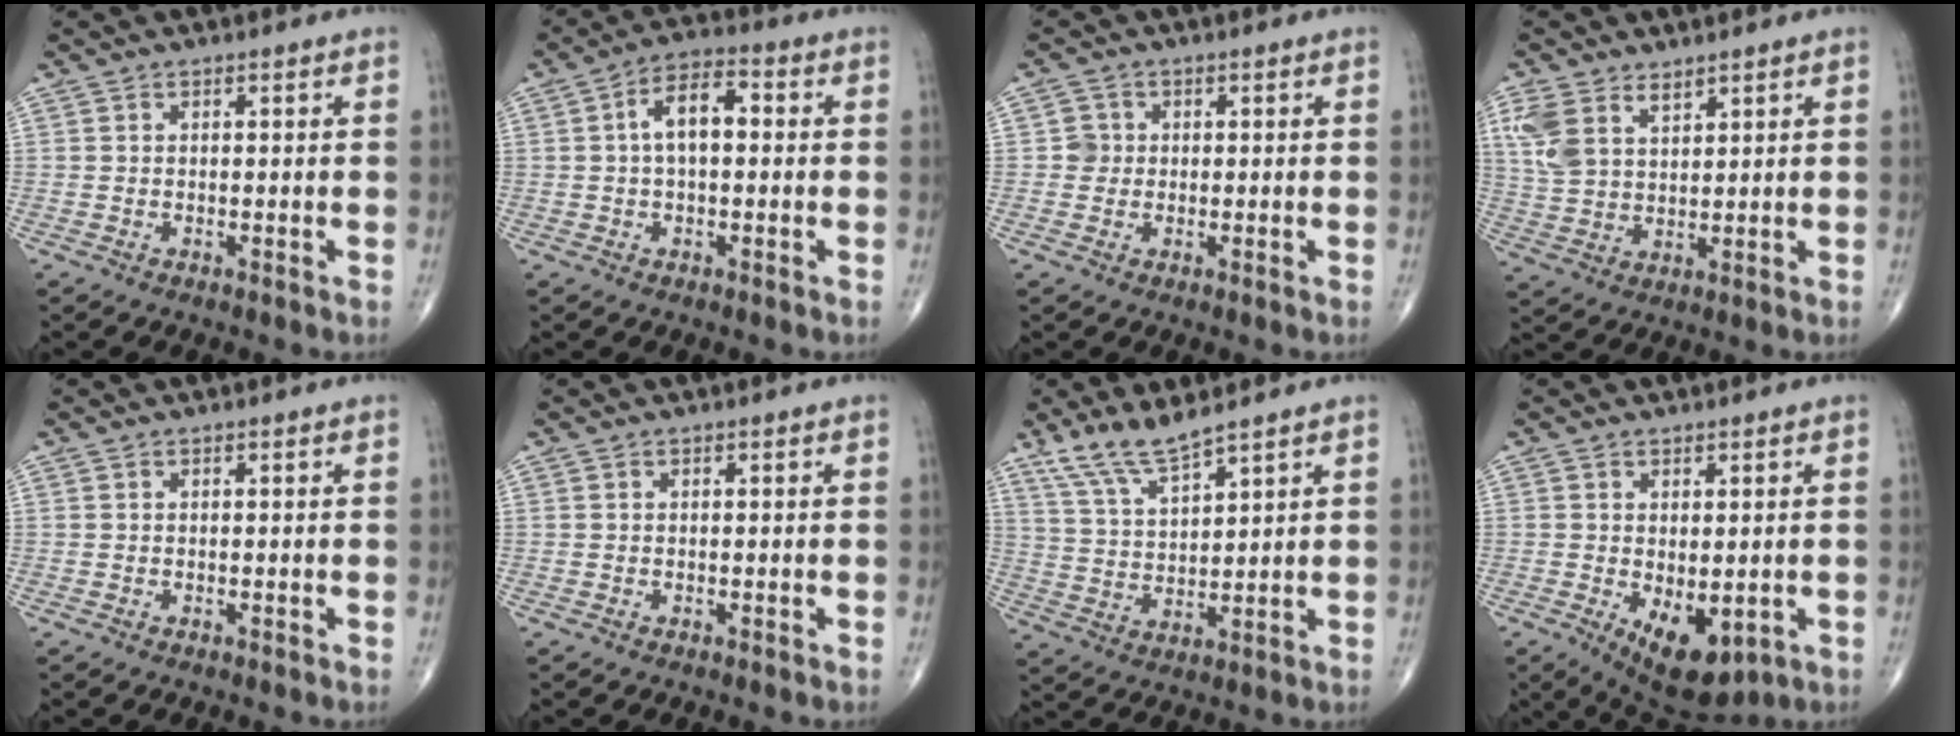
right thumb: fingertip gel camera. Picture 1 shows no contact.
{"total": 7.9, "force": [0.8, 4.1, 6.7], "torque": [-0.112, 0.027, 0.006]}
{"total": 2.4, "force": [0.1, 2.4, 0.3], "torque": [0.012, 0.006, -0.003]}
{"total": 8.0, "force": [4.4, 4.7, 4.7], "torque": [-0.091, -0.010, 0.099]}
{"total": 0.0}
{"total": 0.0}
{"total": 7.9, "force": [6.4, 1.5, 4.4], "torque": [-0.089, -0.036, 0.137]}
{"total": 9.7, "force": [-2.6, 5.0, 7.9], "torque": [-0.100, -0.012, -0.021]}